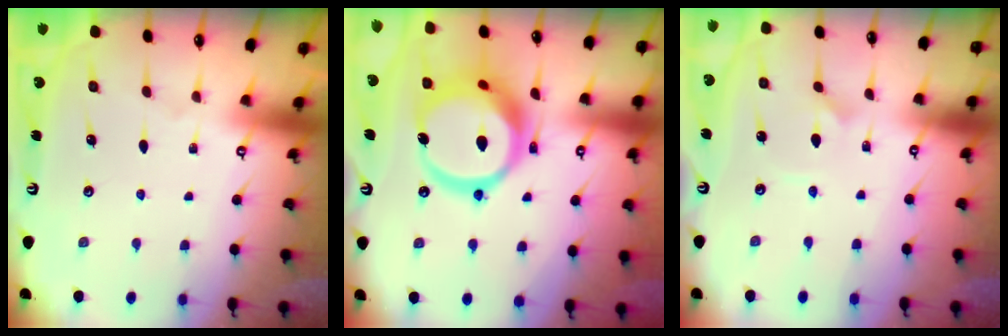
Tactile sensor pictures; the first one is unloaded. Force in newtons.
{"total": 19.7, "press": 19.6, "slide": 2.1}
{"total": 2.2, "press": 2.2, "slide": 0.4}